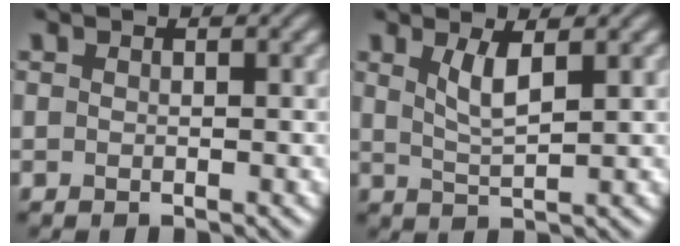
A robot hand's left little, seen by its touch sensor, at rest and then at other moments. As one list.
[{"total": 2.6, "force": [1.2, 0.6, 2.2], "torque": [-0.044, -0.006, 0.027]}]